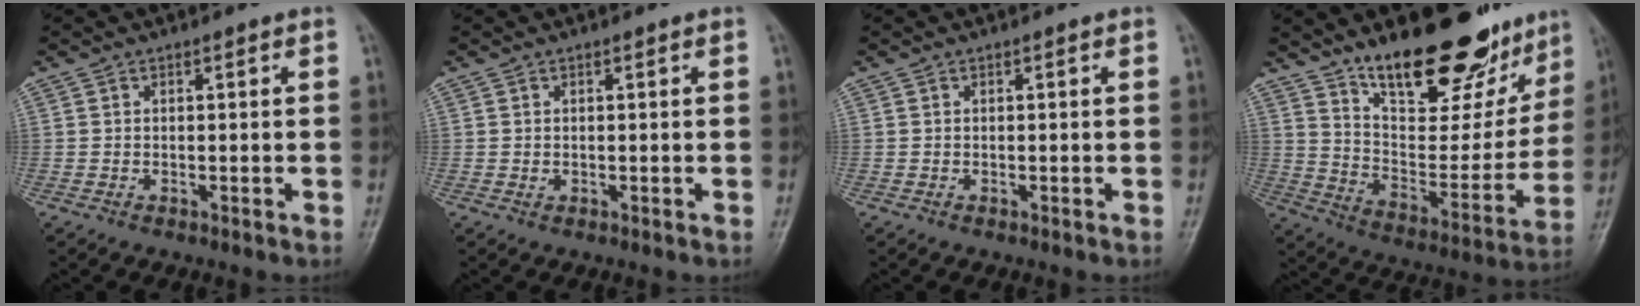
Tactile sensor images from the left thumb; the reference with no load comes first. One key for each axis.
{"total": 0.6, "fx": 0.2, "fy": 0.5, "fz": 0.3, "tx": -0.002, "ty": -0.001, "tz": 0.004}
{"total": 0.0}
{"total": 24.8, "fx": 17.5, "fy": 10.0, "fz": 14.5, "tx": -0.164, "ty": -0.091, "tz": 0.274}